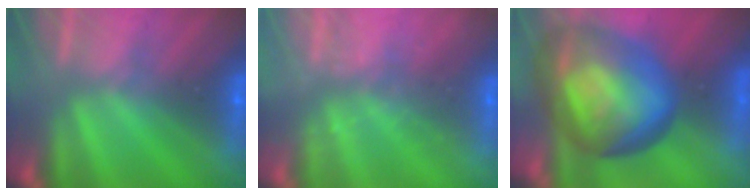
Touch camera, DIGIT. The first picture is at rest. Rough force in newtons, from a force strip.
{"total": 2.1}
{"total": 9.5}